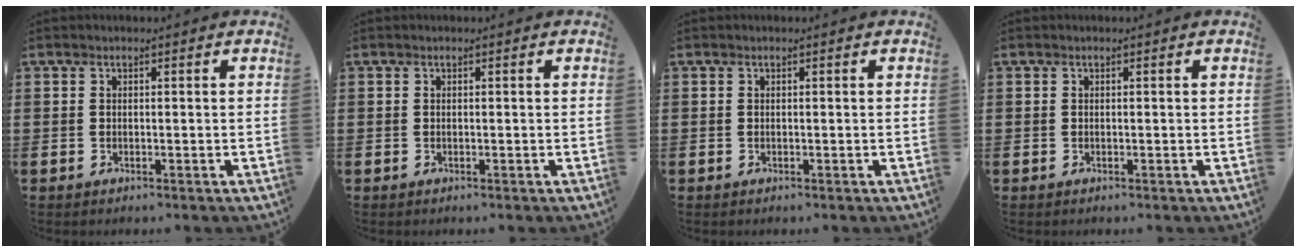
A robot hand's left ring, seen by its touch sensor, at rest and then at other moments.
{"total": 0.0}
{"total": 0.0}
{"total": 0.0}